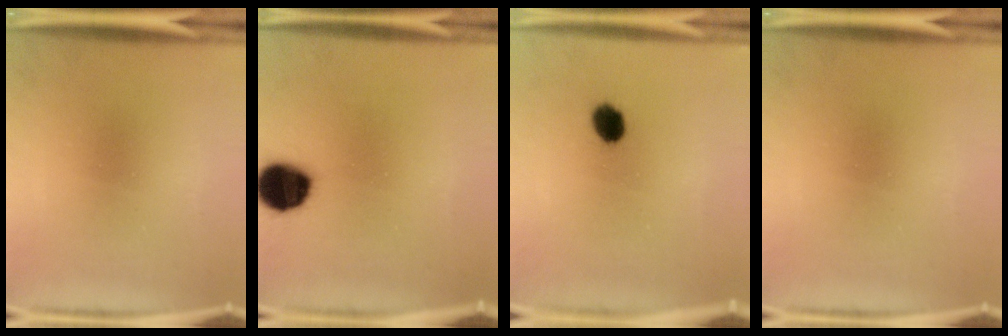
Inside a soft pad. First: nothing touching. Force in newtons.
{"total": 14.2}
{"total": 5.3}
{"total": 0.0}